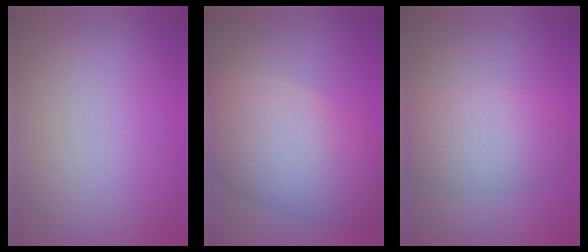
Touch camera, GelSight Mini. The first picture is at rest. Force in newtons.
{"total": 11.1, "press": 11.1, "slide": 0.6}
{"total": 5.5, "press": 5.5, "slide": 0.2}